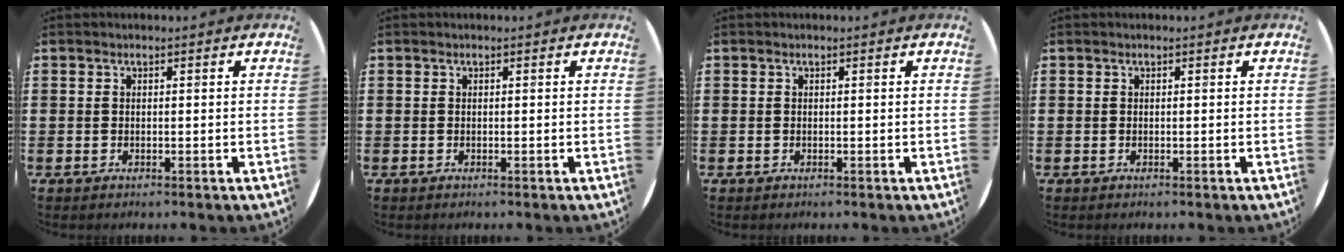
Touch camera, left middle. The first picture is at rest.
{"total": 0.0}
{"total": 0.0}
{"total": 0.0}